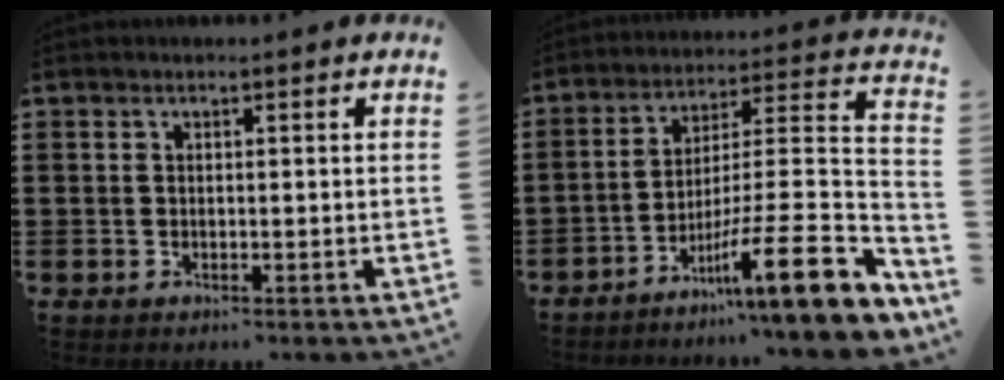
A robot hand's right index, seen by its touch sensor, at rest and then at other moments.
{"total": 14.4, "force": [-7.9, 1.7, 11.9], "torque": [-0.175, -0.004, -0.142]}